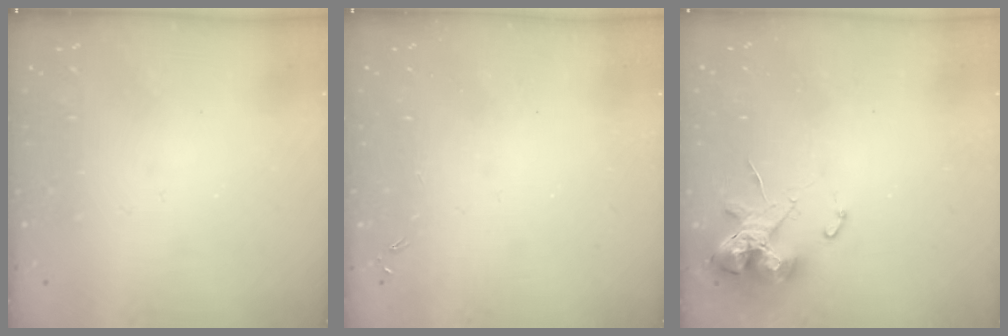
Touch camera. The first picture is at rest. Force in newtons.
{"total": 0.0}
{"total": 9.9, "press": 9.8, "slide": 1.1}